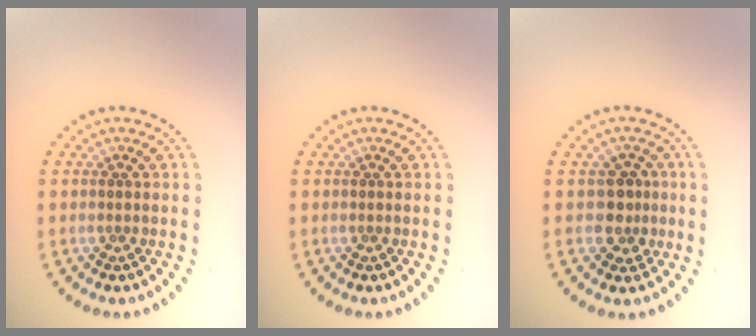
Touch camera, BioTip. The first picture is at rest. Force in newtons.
{"total": 0.0}
{"total": 2.5, "press": 2.3, "slide": 1.1}